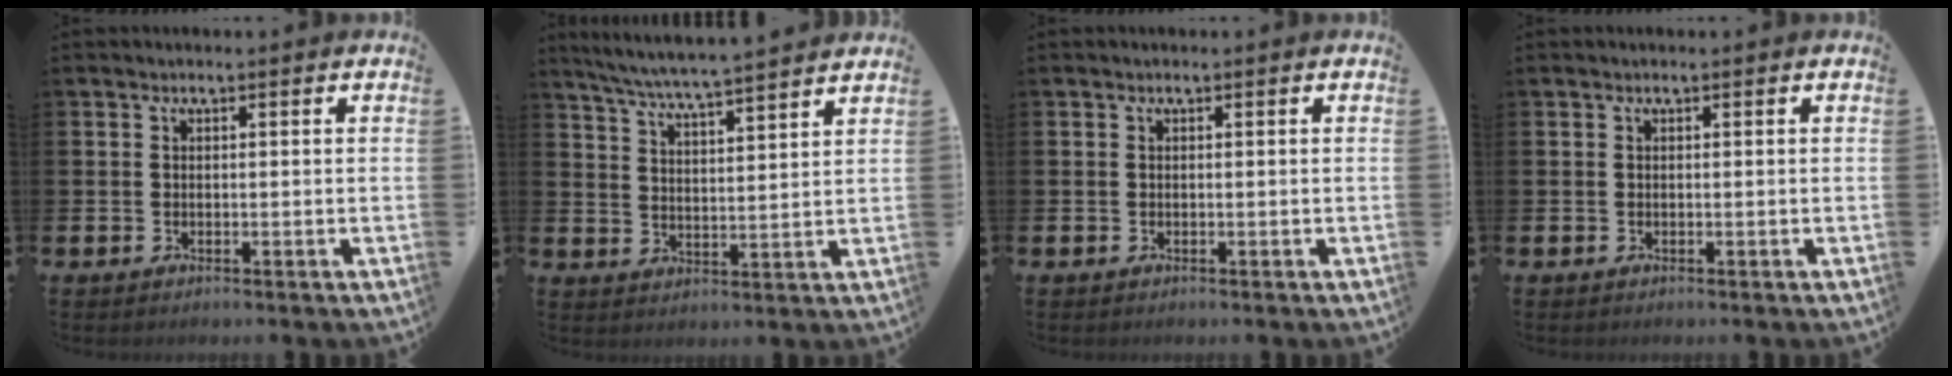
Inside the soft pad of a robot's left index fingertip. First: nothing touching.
{"total": 6.4, "force": [6.2, -0.4, 1.7], "torque": [-0.056, -0.041, 0.108]}
{"total": 0.0}
{"total": 0.0}